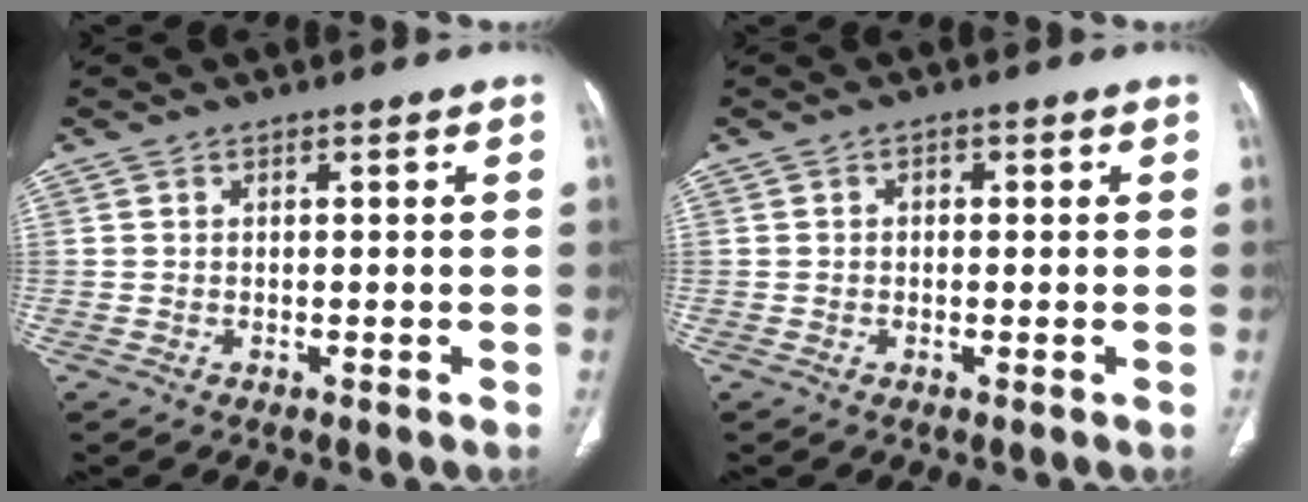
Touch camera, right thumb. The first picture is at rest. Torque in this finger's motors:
{"motor_torque": [-0.76, 0.12, -0.32, -0.06, 0.05]}